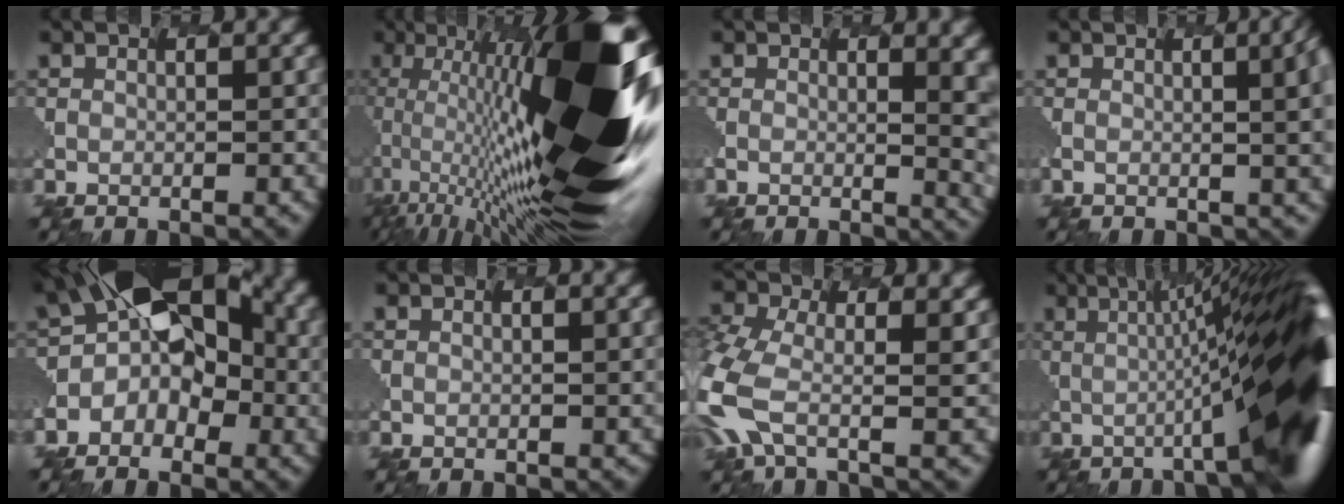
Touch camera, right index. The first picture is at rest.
{"total": 18.4, "force": [0.6, 4.2, 18.0], "torque": [-0.301, 0.026, -0.018]}
{"total": 4.7, "force": [0.8, 1.6, 4.3], "torque": [-0.026, 0.012, -0.008]}
{"total": 7.3, "force": [1.3, 3.6, 6.3], "torque": [-0.012, 0.046, -0.018]}
{"total": 12.2, "force": [-0.2, 9.1, 8.1], "torque": [-0.119, 0.018, -0.031]}
{"total": 0.9, "force": [-0.1, 0.7, 0.6], "torque": [0.000, -0.002, 0.001]}
{"total": 4.2, "force": [-1.5, 1.7, 3.6], "torque": [-0.131, -0.007, -0.059]}
{"total": 15.1, "force": [0.4, 2.6, 14.9], "torque": [-0.150, 0.029, -0.009]}